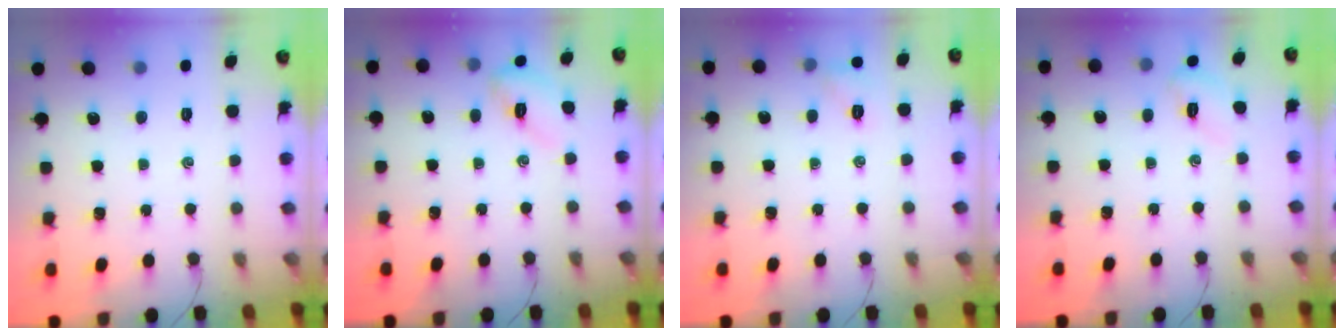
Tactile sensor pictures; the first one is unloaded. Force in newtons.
{"total": 5.1, "press": 5.1, "slide": 0.7}
{"total": 5.0, "press": 4.7, "slide": 1.5}
{"total": 3.6, "press": 3.5, "slide": 0.9}